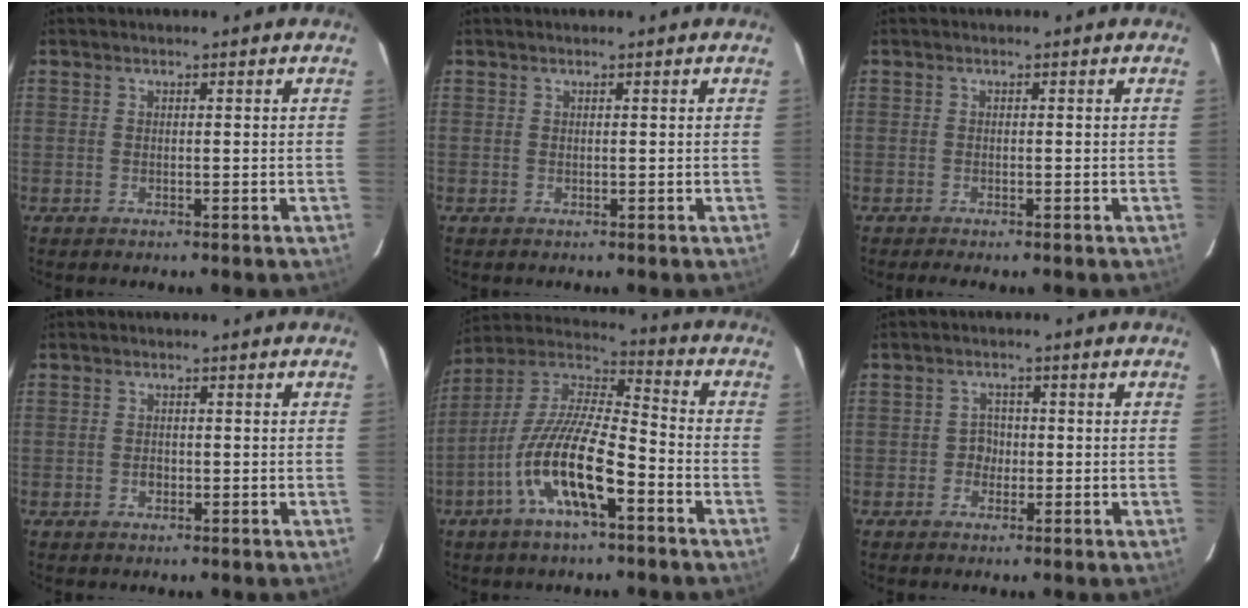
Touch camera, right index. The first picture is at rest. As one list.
[{"total": 0.0}, {"total": 1.6, "force": [-1.4, 0.1, 0.7], "torque": [-0.020, -0.005, -0.025]}, {"total": 1.4, "force": [-0.5, 1.1, 0.7], "torque": [-0.013, 0.003, -0.008]}, {"total": 16.1, "force": [-7.2, 4.2, 13.7], "torque": [-0.269, -0.013, -0.143]}, {"total": 2.4, "force": [-0.9, 2.2, 0.3], "torque": [-0.004, 0.007, -0.017]}]